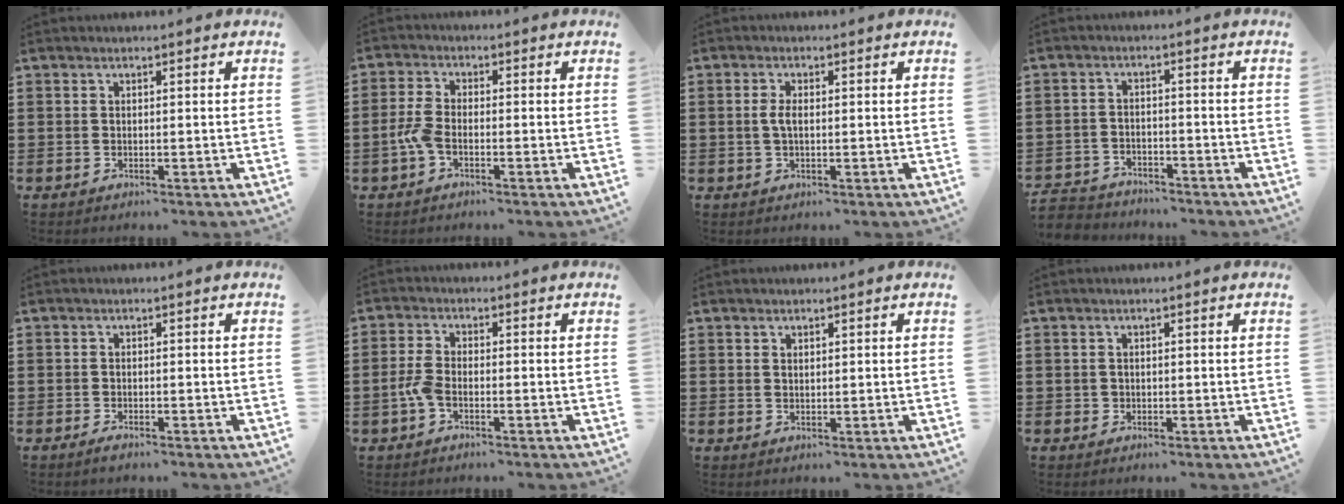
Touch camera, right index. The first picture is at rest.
{"total": 3.6, "force": [-1.5, 1.5, 2.9], "torque": [-0.078, -0.005, -0.034]}
{"total": 2.3, "force": [0.0, 0.9, 2.1], "torque": [-0.050, 0.000, -0.003]}
{"total": 3.4, "force": [-3.3, 0.8, -0.3], "torque": [-0.010, -0.001, -0.074]}
{"total": 0.8, "force": [-0.8, 0.1, 0.3], "torque": [-0.009, -0.004, -0.014]}
{"total": 3.1, "force": [-1.5, 1.2, 2.5], "torque": [-0.072, -0.007, -0.035]}
{"total": 0.7, "force": [0.6, 0.4, 0.1], "torque": [-0.004, 0.001, 0.012]}
{"total": 0.6, "force": [0.0, 0.6, 0.1], "torque": [-0.002, 0.005, -0.002]}